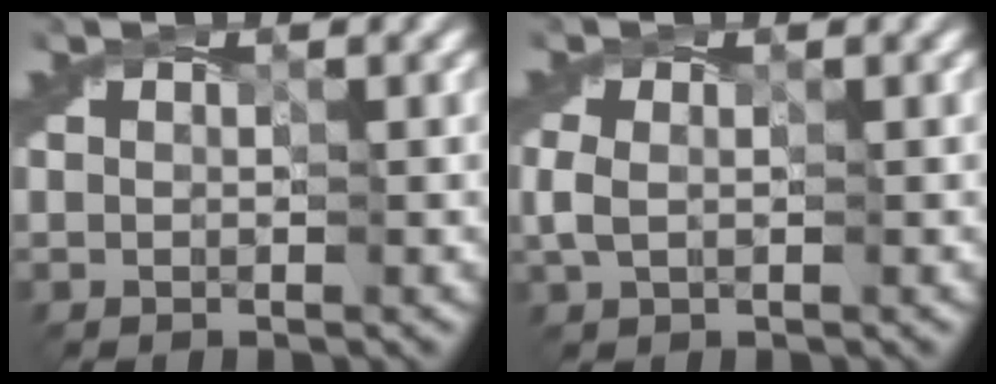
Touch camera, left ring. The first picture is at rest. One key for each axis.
{"total": 1.4, "fx": -0.2, "fy": 1.0, "fz": 0.9, "tx": -0.029, "ty": 0.002, "tz": -0.003}